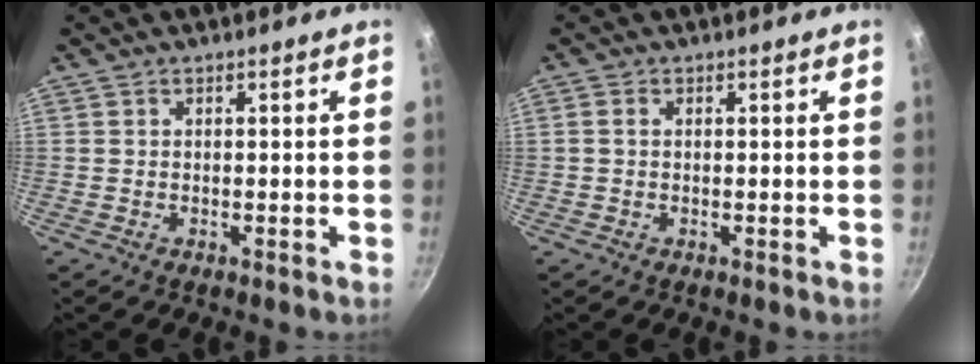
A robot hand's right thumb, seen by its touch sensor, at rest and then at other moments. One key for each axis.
{"total": 1.0, "fx": 0.1, "fy": 0.7, "fz": 0.6, "tx": -0.012, "ty": 0.004, "tz": 0.000}